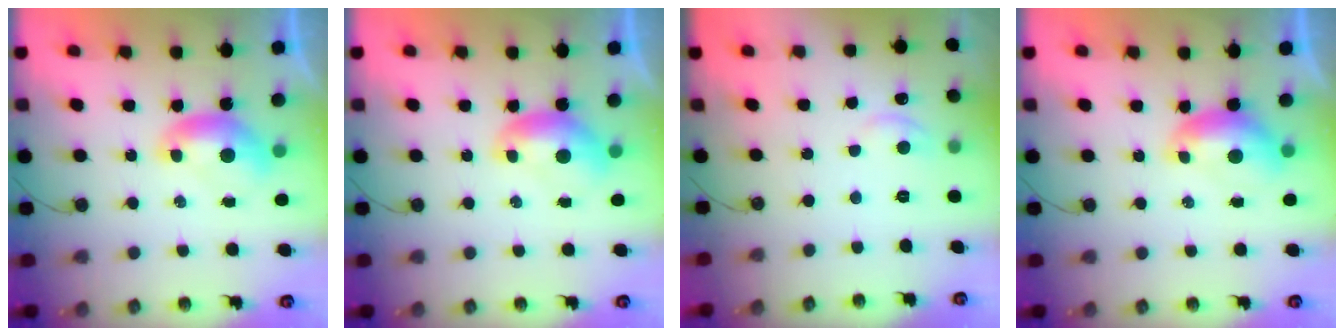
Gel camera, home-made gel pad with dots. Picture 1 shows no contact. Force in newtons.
{"total": 0.0}
{"total": 0.8, "press": 0.3, "slide": 0.7}
{"total": 0.6, "press": 0.3, "slide": 0.5}